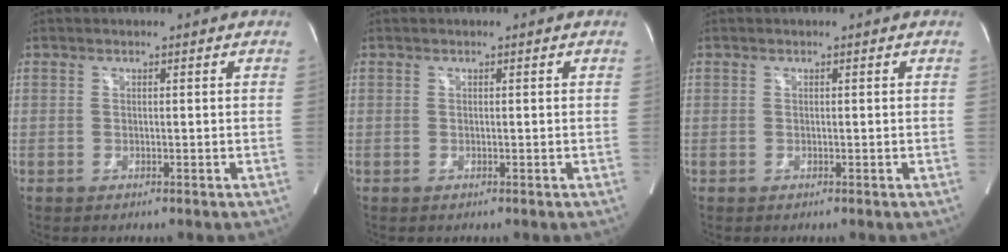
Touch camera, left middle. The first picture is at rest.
{"total": 0.0}
{"total": 0.0}